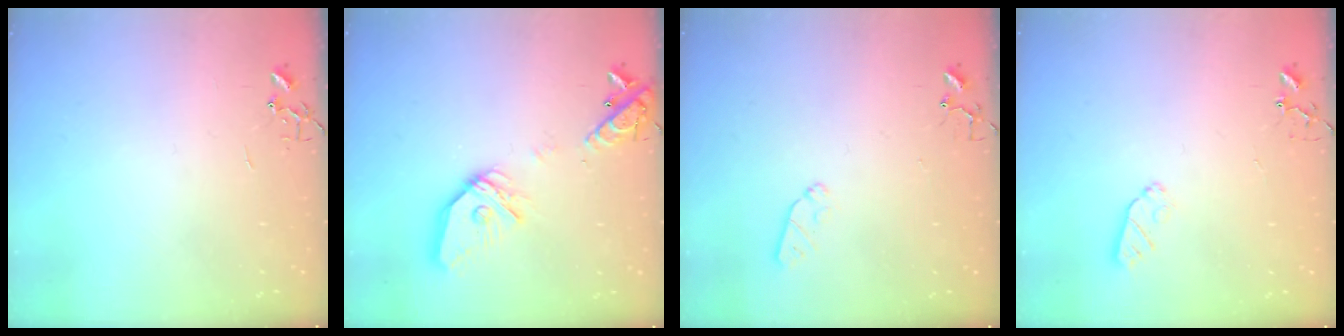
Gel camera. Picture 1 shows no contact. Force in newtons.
{"total": 17.0, "press": 16.8, "slide": 2.6}
{"total": 5.2, "press": 5.1, "slide": 0.7}
{"total": 5.5, "press": 5.4, "slide": 1.1}